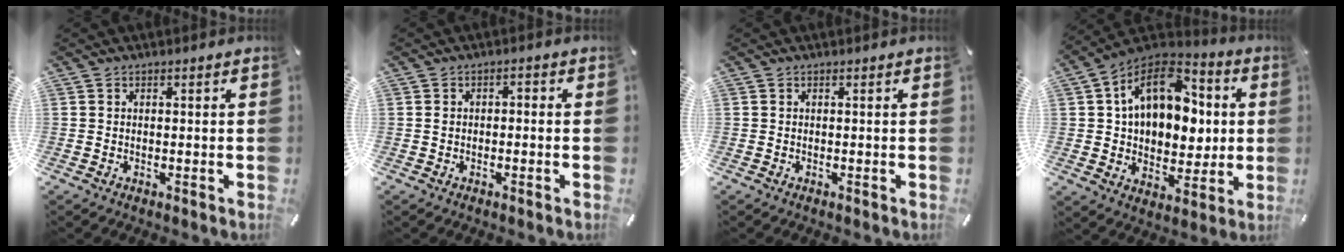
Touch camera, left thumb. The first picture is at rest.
{"total": 1.8, "force": [-0.8, 1.0, 1.2], "torque": [-0.024, 0.009, -0.019]}
{"total": 0.0}
{"total": 16.9, "force": [4.4, 12.6, 10.3], "torque": [-0.170, -0.014, 0.081]}